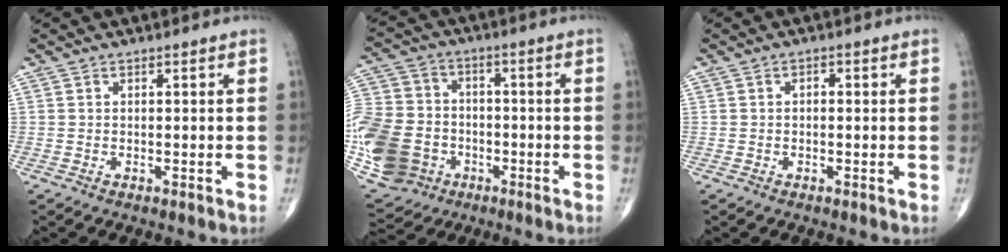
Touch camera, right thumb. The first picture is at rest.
{"total": 22.0, "force": [-5.9, 17.8, 11.6], "torque": [-0.274, 0.019, -0.102]}
{"total": 1.1, "force": [0.1, 0.6, 0.9], "torque": [-0.010, 0.002, -0.003]}